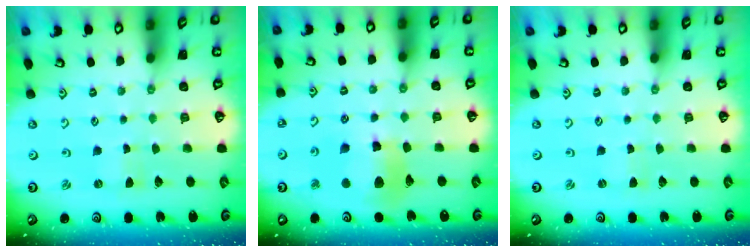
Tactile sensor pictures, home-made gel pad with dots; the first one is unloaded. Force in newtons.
{"total": 12.3, "press": 12.2, "slide": 1.3}
{"total": 0.0}